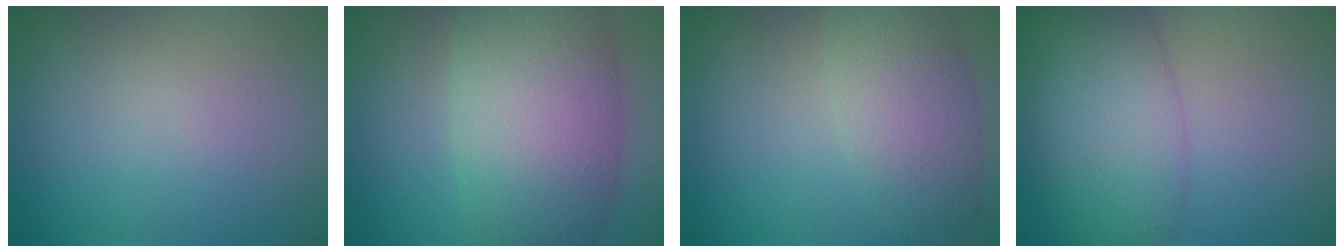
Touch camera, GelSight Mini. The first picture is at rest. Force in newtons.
{"total": 9.5, "press": 9.5, "slide": 0.3}
{"total": 4.7, "press": 4.7, "slide": 0.1}
{"total": 7.4, "press": 7.4, "slide": 0.1}